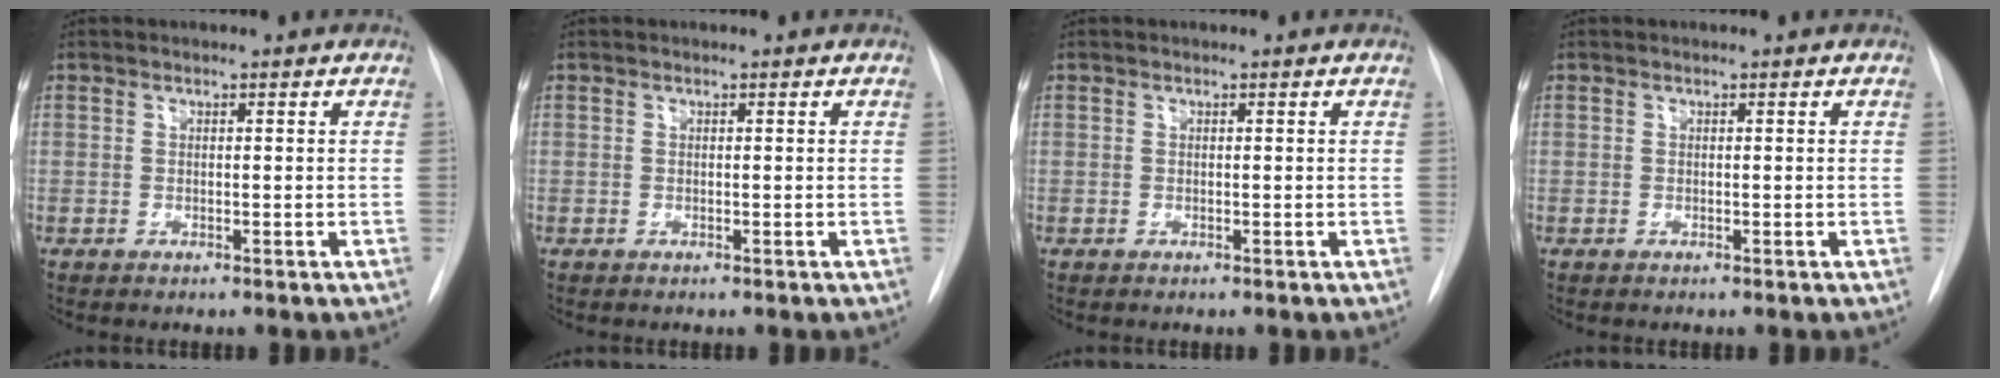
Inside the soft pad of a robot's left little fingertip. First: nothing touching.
{"total": 0.0}
{"total": 0.0}
{"total": 0.0}